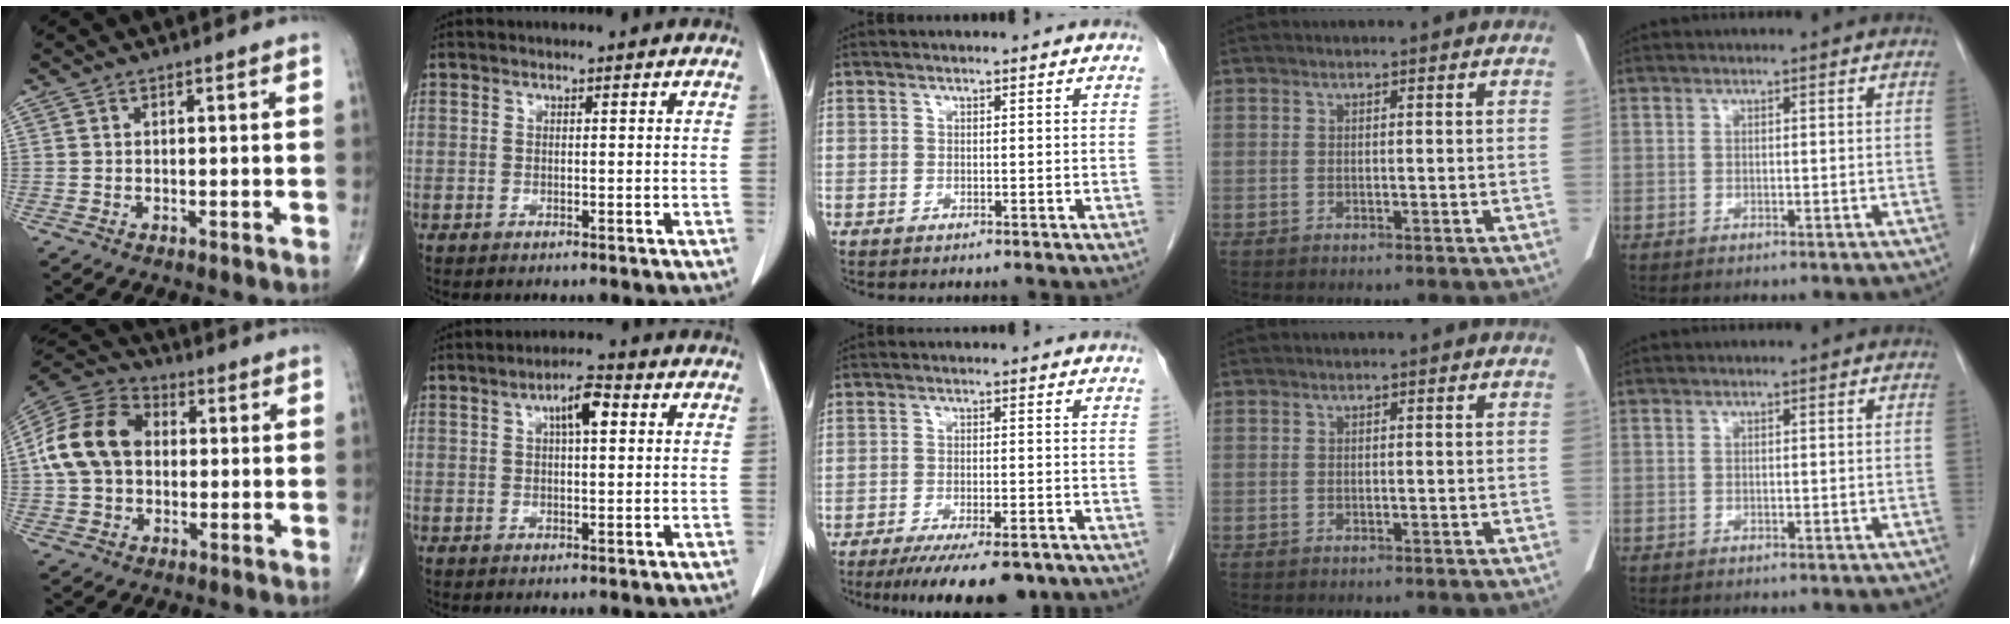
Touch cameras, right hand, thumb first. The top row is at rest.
{"thumb": {"total": 15.0, "force": [1.0, 11.2, 9.9], "torque": [-0.180, 0.033, 0.010]}, "index": {"total": 4.7, "force": [1.5, 1.2, 4.3], "torque": [-0.076, 0.012, 0.024]}, "middle": {"total": 11.6, "force": [-8.9, 2.7, 6.9], "torque": [-0.096, -0.014, -0.130]}}